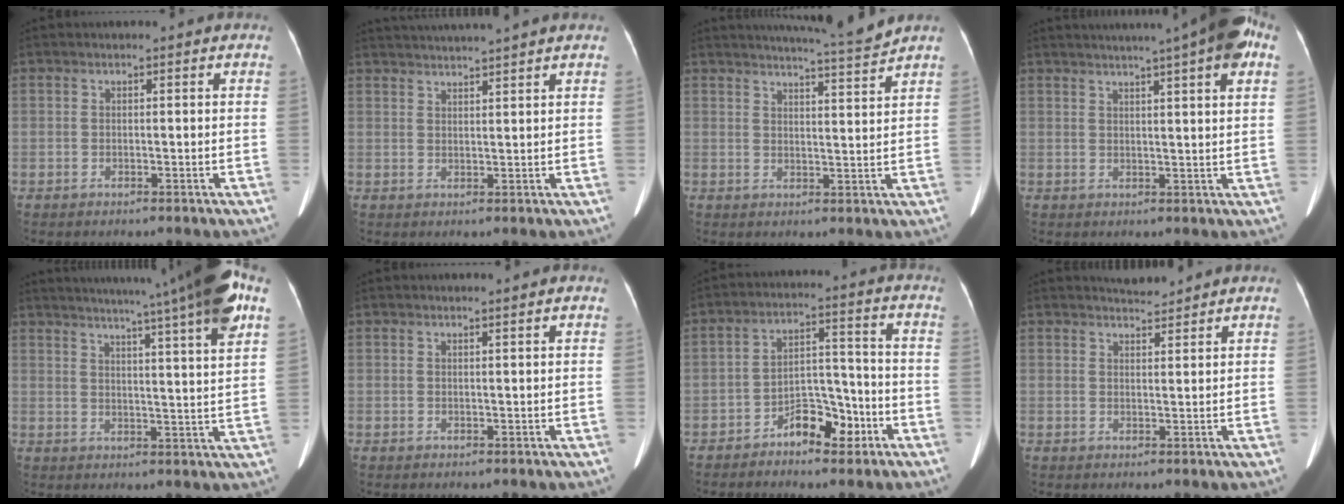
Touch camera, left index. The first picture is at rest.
{"total": 7.9, "force": [7.3, -1.2, 2.7], "torque": [-0.044, 0.028, 0.104]}
{"total": 6.6, "force": [6.3, -1.7, 1.3], "torque": [-0.031, -0.013, 0.090]}
{"total": 13.5, "force": [9.2, 0.5, 9.9], "torque": [-0.144, 0.033, 0.104]}
{"total": 20.0, "force": [15.7, -1.7, 12.2], "torque": [-0.186, -0.017, 0.196]}
{"total": 0.7, "force": [0.5, -0.2, 0.4], "torque": [-0.014, -0.001, 0.012]}
{"total": 7.6, "force": [-4.7, 3.9, 4.5], "torque": [-0.069, 0.033, -0.075]}
{"total": 2.4, "force": [2.4, 0.1, 0.1], "torque": [-0.007, 0.002, 0.043]}